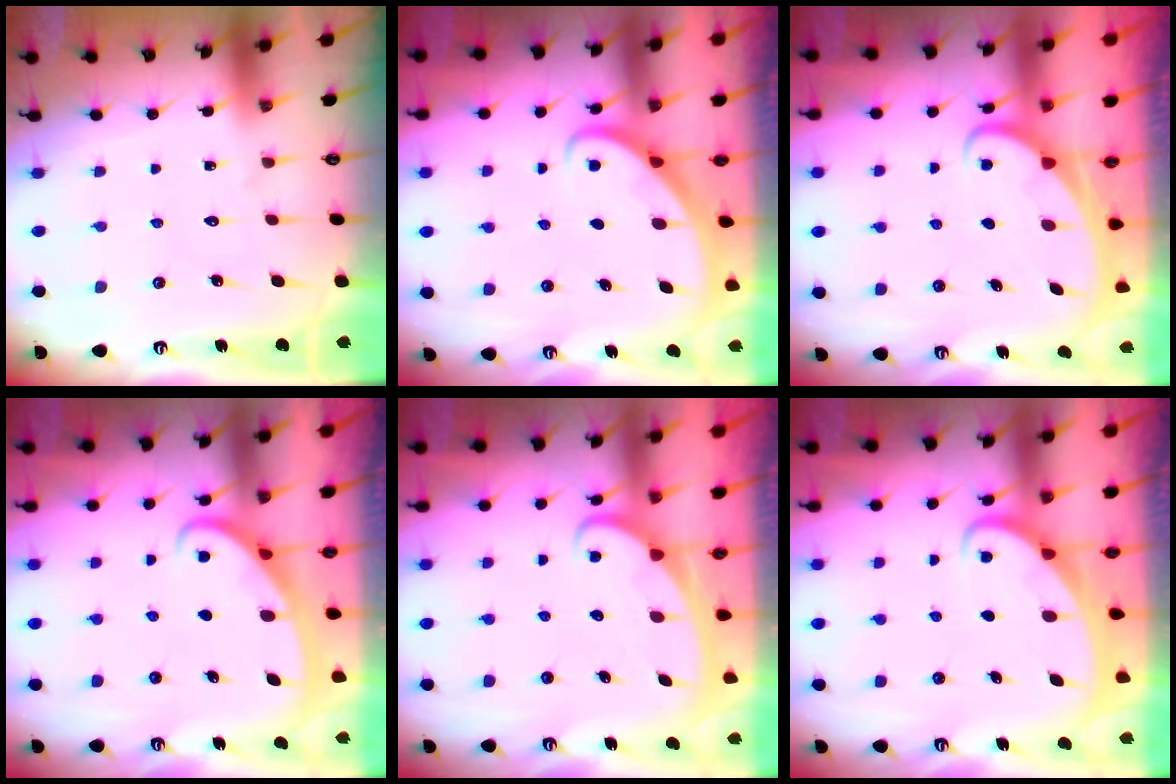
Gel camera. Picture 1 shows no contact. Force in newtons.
{"total": 2.7, "press": 2.7, "slide": 0.2}
{"total": 2.2, "press": 2.2, "slide": 0.3}
{"total": 2.6, "press": 2.6, "slide": 0.4}
{"total": 2.5, "press": 2.5, "slide": 0.3}
{"total": 2.0, "press": 2.0, "slide": 0.2}